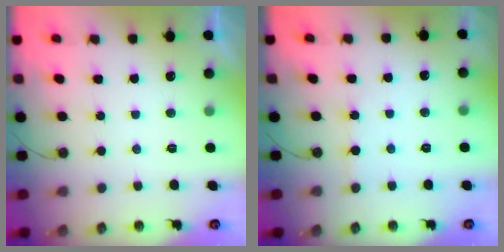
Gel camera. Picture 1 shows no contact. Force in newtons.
{"total": 2.4, "press": 2.4, "slide": 0.3}